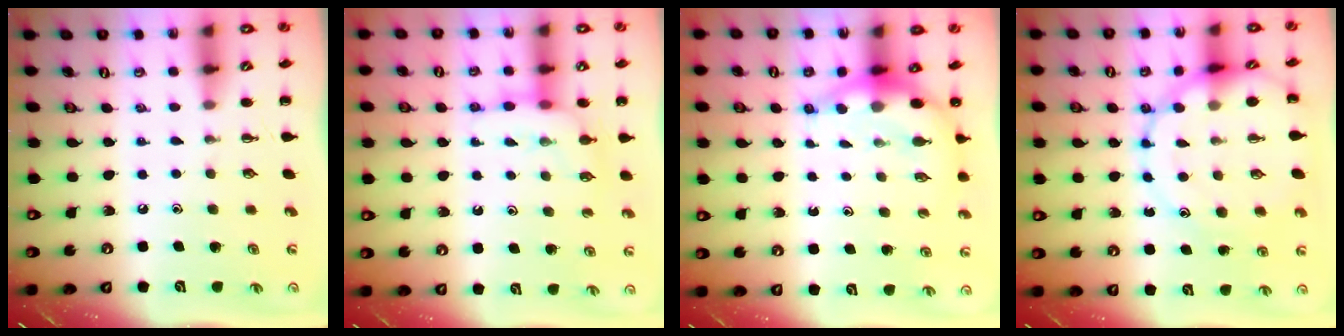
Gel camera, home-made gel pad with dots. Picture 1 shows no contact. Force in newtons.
{"total": 9.7, "press": 9.7, "slide": 0.8}
{"total": 6.6, "press": 6.4, "slide": 1.6}
{"total": 14.6, "press": 14.6, "slide": 1.3}